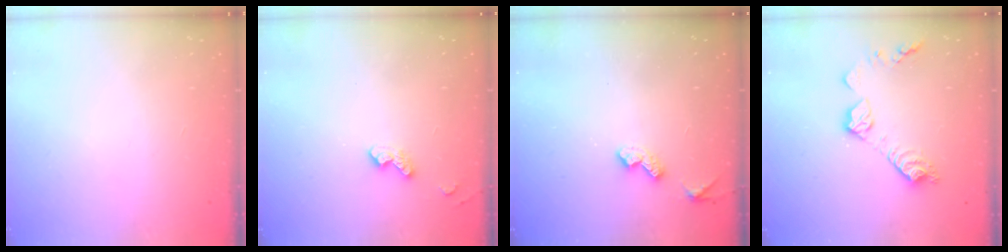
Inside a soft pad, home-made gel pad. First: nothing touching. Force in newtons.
{"total": 5.9, "press": 5.8, "slide": 0.9}
{"total": 4.1, "press": 4.1, "slide": 0.6}
{"total": 11.4, "press": 11.4, "slide": 0.5}